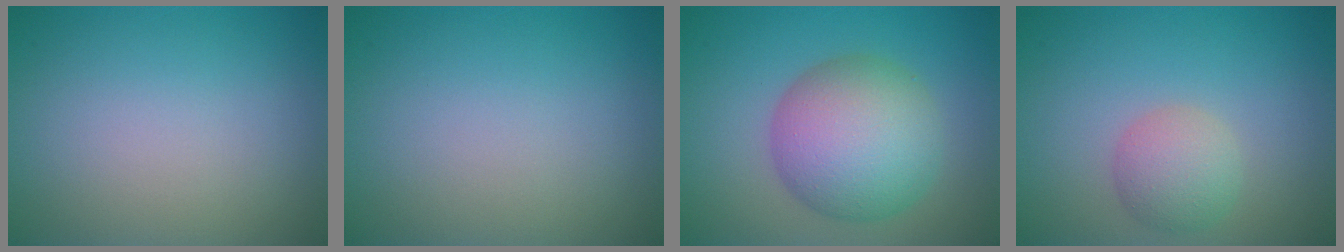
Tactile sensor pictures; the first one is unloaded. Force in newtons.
{"total": 0.0}
{"total": 8.5, "press": 8.5, "slide": 0.3}
{"total": 2.9, "press": 2.9, "slide": 0.1}